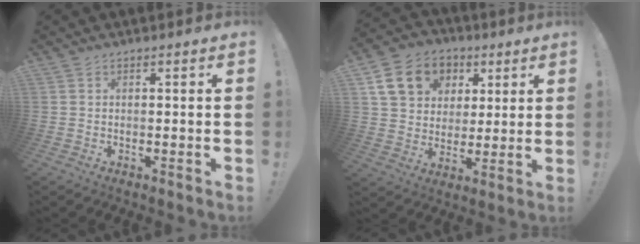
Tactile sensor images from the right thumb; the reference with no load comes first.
{"total": 15.6, "force": [6.2, 12.5, 6.9], "torque": [-0.097, -0.016, 0.130]}